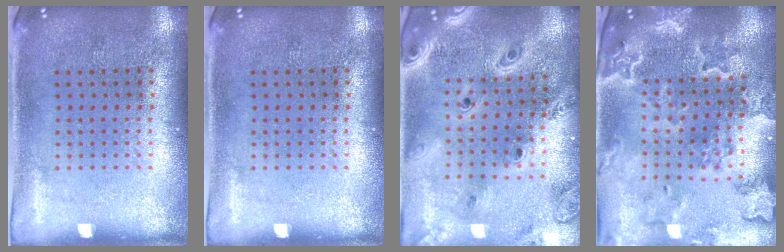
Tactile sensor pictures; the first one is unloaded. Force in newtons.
{"total": 0.0}
{"total": 3.4, "press": 2.7, "slide": 2.0}
{"total": 2.7, "press": 2.5, "slide": 0.9}